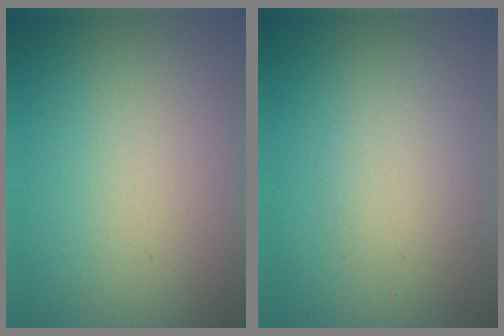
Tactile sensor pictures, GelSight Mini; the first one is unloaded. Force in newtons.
{"total": 1.6, "press": 1.6, "slide": 0.1}